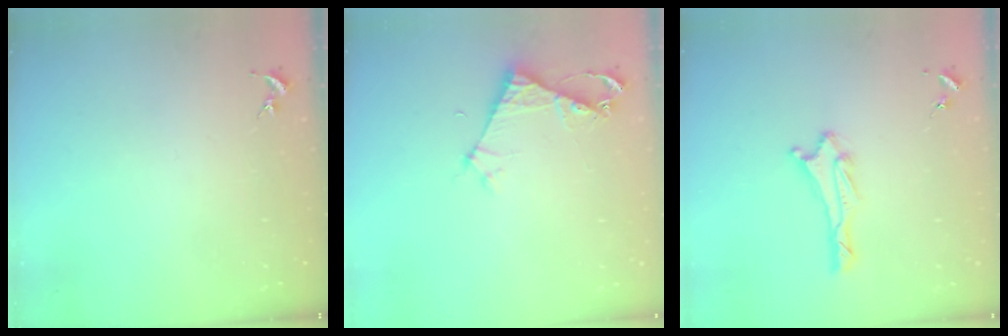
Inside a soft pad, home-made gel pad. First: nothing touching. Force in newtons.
{"total": 4.0, "press": 4.0, "slide": 0.3}
{"total": 2.0, "press": 1.8, "slide": 0.8}